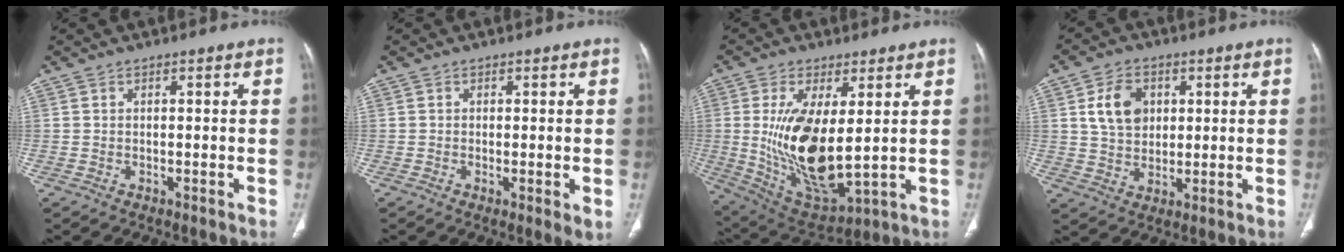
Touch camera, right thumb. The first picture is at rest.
{"total": 2.9, "force": [-0.4, 0.7, 2.8], "torque": [-0.051, -0.012, -0.008]}
{"total": 17.5, "force": [1.4, 7.3, 15.8], "torque": [-0.293, -0.028, 0.048]}
{"total": 8.5, "force": [2.5, 6.4, 5.1], "torque": [-0.069, -0.008, 0.047]}